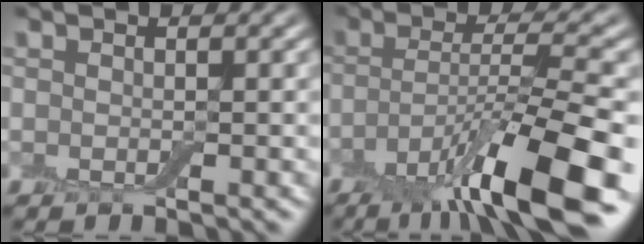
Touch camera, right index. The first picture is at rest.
{"total": 11.0, "force": [-5.9, 2.2, 9.1], "torque": [-0.138, 0.002, -0.105]}